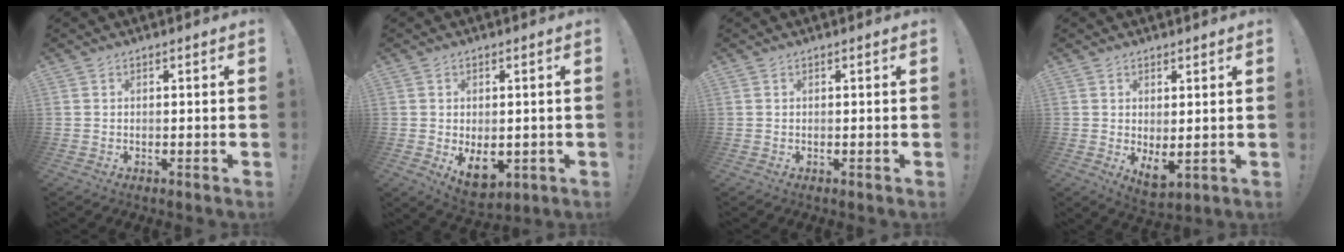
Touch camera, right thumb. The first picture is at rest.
{"total": 7.4, "force": [-1.3, 4.9, 5.4], "torque": [-0.074, 0.000, -0.014]}
{"total": 0.0}
{"total": 4.5, "force": [1.3, 2.2, 3.8], "torque": [-0.048, -0.014, 0.032]}